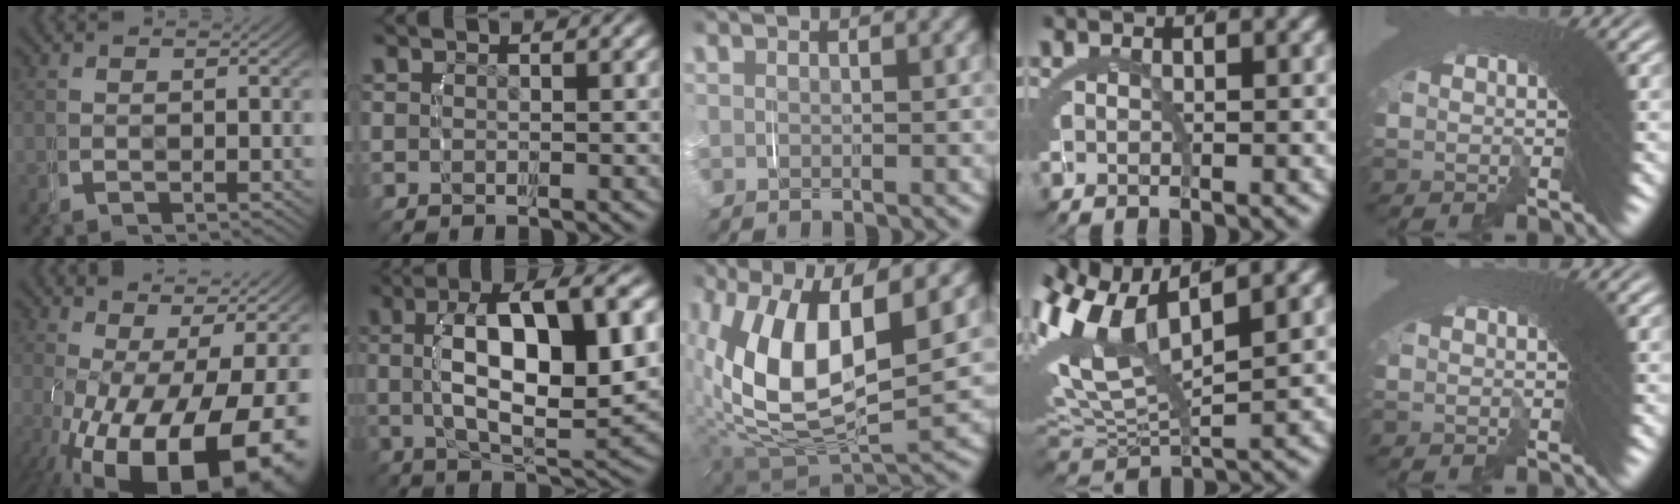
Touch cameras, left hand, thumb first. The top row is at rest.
{"thumb": {"total": 17.1, "force": [-4.2, 10.2, 13.0], "torque": [-0.219, -0.069, -0.018]}, "index": {"total": 10.0, "force": [2.2, 3.5, 9.1], "torque": [-0.141, -0.002, 0.042]}, "middle": {"total": 11.9, "force": [-0.6, 6.9, 9.6], "torque": [-0.206, -0.032, 0.009]}, "ring": {"total": 8.9, "force": [2.1, 5.5, 6.7], "torque": [-0.146, -0.001, 0.034]}}